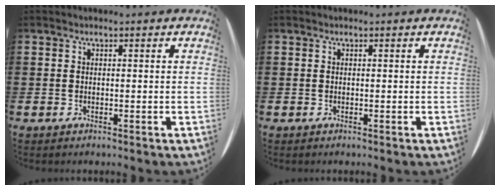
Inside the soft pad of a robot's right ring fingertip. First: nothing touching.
{"total": 0.0}